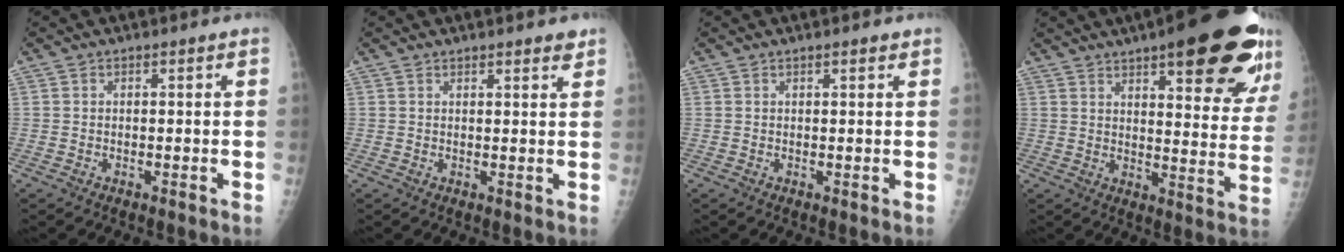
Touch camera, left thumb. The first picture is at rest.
{"total": 2.8, "force": [2.4, 0.6, 1.4], "torque": [-0.004, -0.008, 0.029]}
{"total": 1.2, "force": [0.9, 0.3, 0.8], "torque": [-0.010, -0.002, 0.012]}
{"total": 25.1, "force": [14.8, 6.9, 19.1], "torque": [-0.218, -0.041, 0.189]}